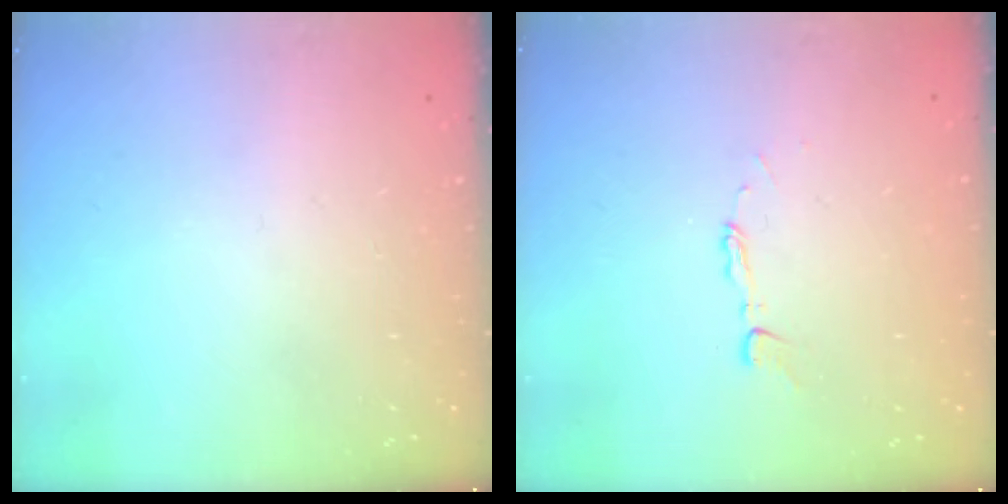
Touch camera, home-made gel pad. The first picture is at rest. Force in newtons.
{"total": 2.9, "press": 2.9, "slide": 0.2}